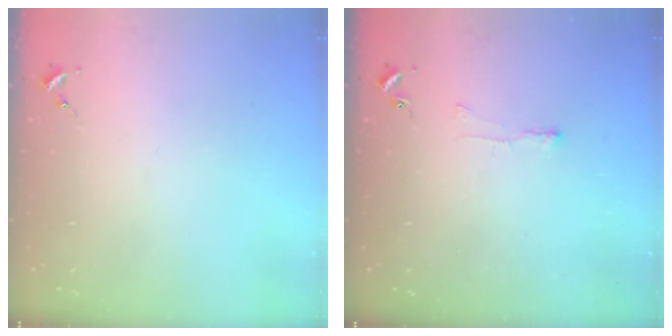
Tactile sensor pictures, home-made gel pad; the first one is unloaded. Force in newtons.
{"total": 3.0, "press": 3.0, "slide": 0.5}